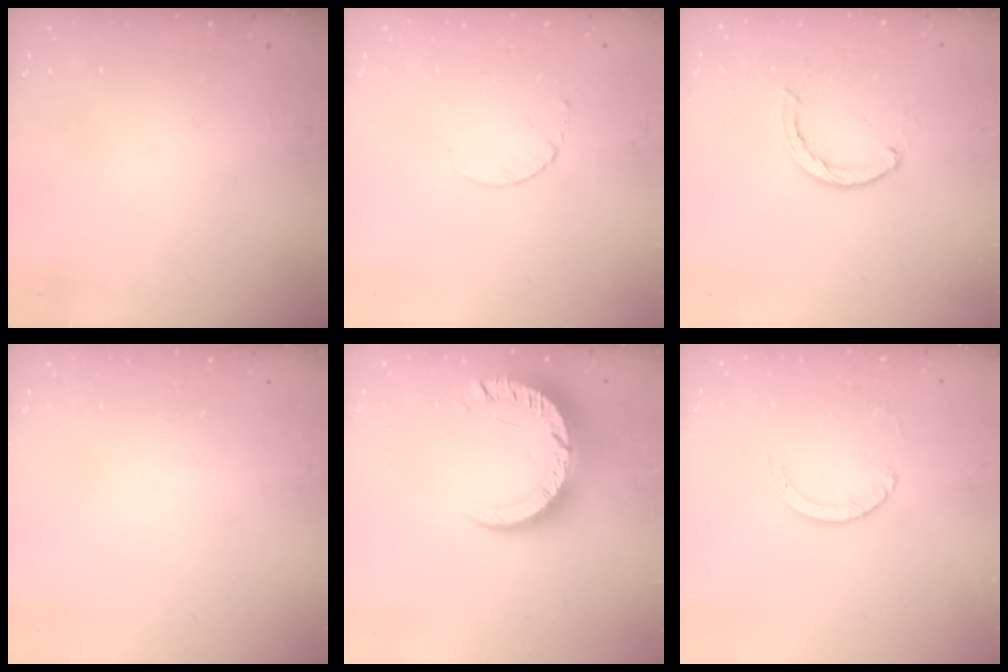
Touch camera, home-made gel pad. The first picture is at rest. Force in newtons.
{"total": 2.6, "press": 2.6, "slide": 0.3}
{"total": 2.1, "press": 2.0, "slide": 0.4}
{"total": 0.0}
{"total": 14.2, "press": 14.1, "slide": 1.3}
{"total": 1.3, "press": 1.2, "slide": 0.2}